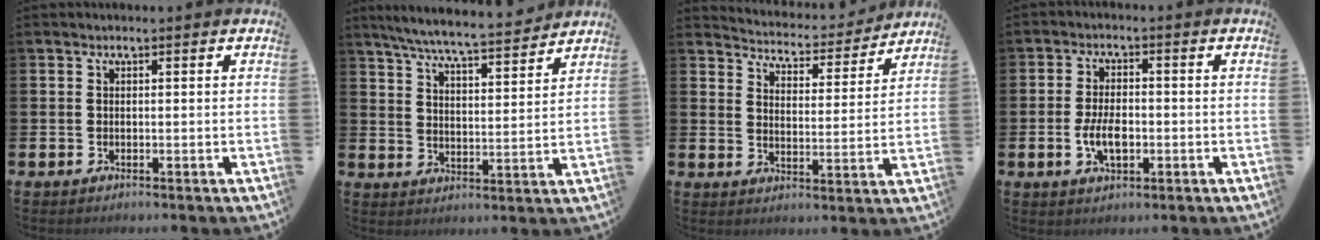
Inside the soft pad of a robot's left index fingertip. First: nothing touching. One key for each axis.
{"total": 7.0, "fx": 6.5, "fy": 0.3, "fz": 2.4, "tx": -0.065, "ty": -0.045, "tz": 0.112}
{"total": 4.9, "fx": 4.8, "fy": 0.9, "fz": 0.2, "tx": -0.027, "ty": -0.043, "tz": 0.078}
{"total": 4.8, "fx": -0.9, "fy": 2.5, "fz": 3.9, "tx": -0.067, "ty": 0.000, "tz": -0.020}